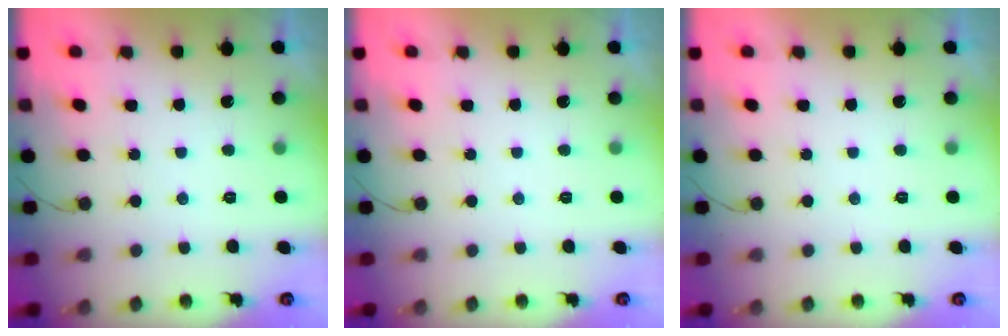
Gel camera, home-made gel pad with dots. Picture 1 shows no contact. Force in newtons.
{"total": 0.0}
{"total": 0.0}